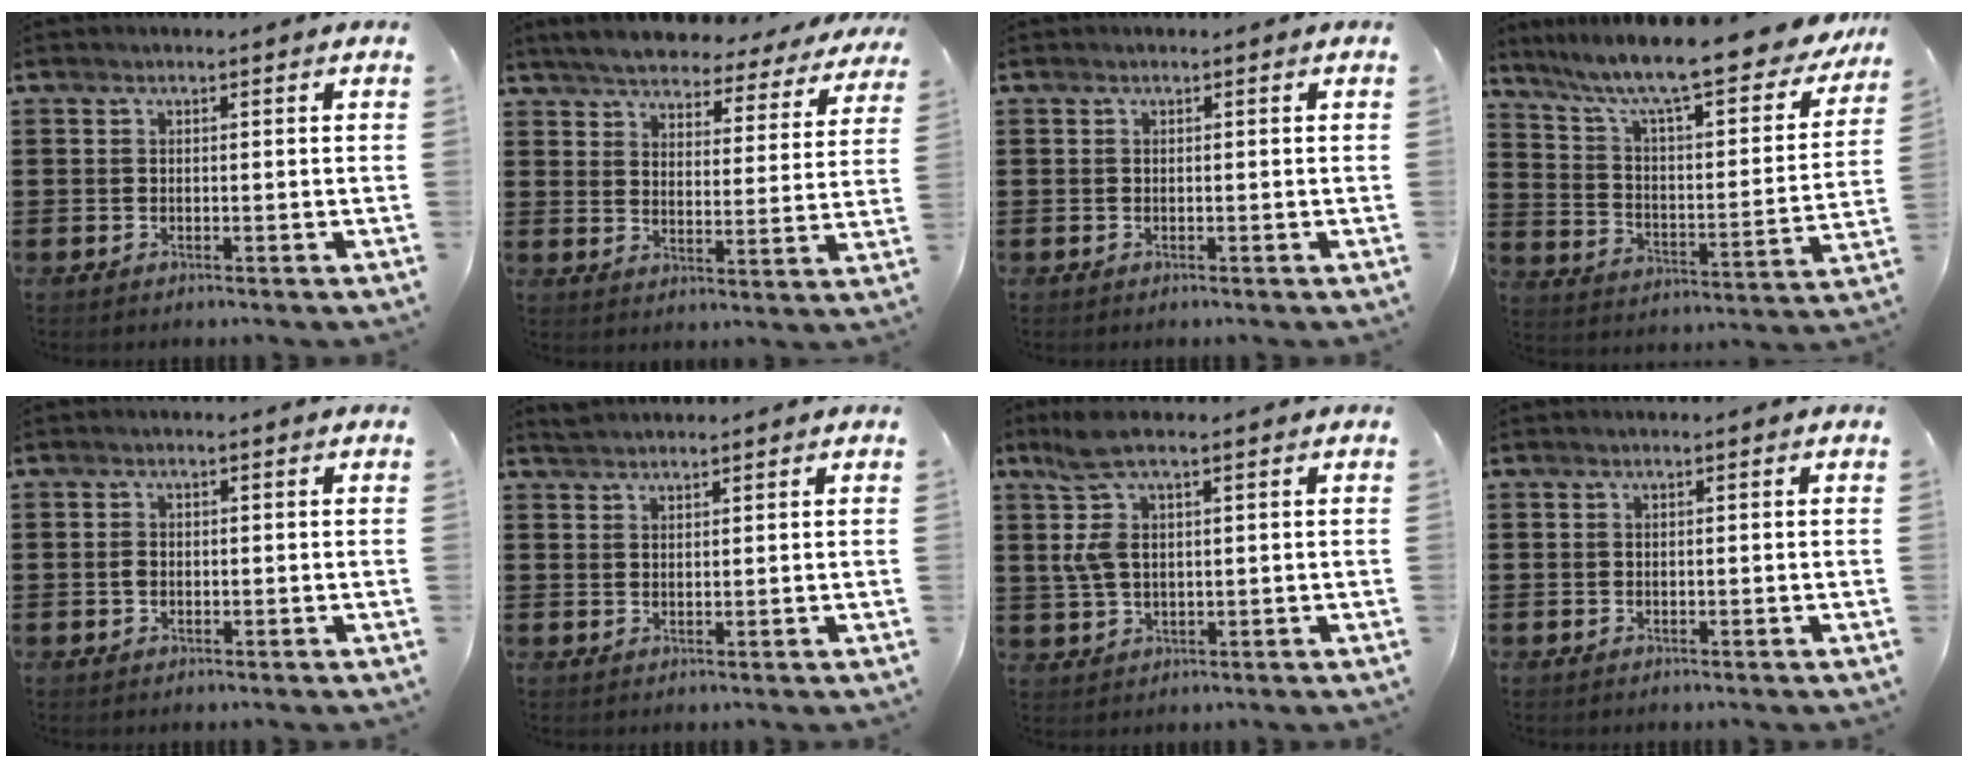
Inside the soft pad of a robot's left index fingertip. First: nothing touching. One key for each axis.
{"total": 5.0, "fx": 4.9, "fy": 0.4, "fz": 0.9, "tx": -0.045, "ty": -0.034, "tz": 0.082}
{"total": 0.0}
{"total": 10.6, "fx": 8.9, "fy": 0.4, "fz": 5.8, "tx": -0.136, "ty": -0.067, "tz": 0.145}
{"total": 1.2, "fx": -0.2, "fy": 0.8, "fz": 0.9, "tx": -0.027, "ty": 0.001, "tz": -0.007}
{"total": 1.8, "fx": 1.7, "fy": 0.3, "fz": 0.2, "tx": -0.006, "ty": 0.002, "tz": 0.034}
{"total": 7.0, "fx": 2.4, "fy": 2.1, "fz": 6.2, "tx": -0.152, "ty": -0.003, "tz": 0.035}
{"total": 0.0}